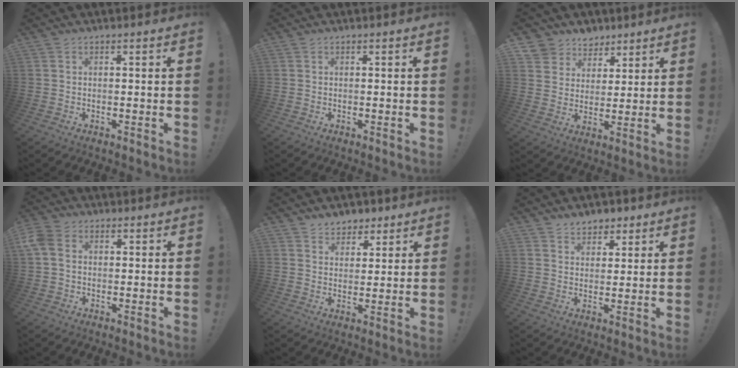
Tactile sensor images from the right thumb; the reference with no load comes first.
{"total": 0.0}
{"total": 7.9, "force": [5.3, 5.9, 0.5], "torque": [-0.014, -0.042, 0.107]}
{"total": 6.7, "force": [1.2, 5.0, 4.3], "torque": [-0.104, 0.006, 0.027]}
{"total": 5.8, "force": [4.3, 3.9, 0.3], "torque": [0.004, -0.033, 0.083]}
{"total": 5.2, "force": [3.9, 3.4, 0.5], "torque": [0.004, -0.027, 0.072]}